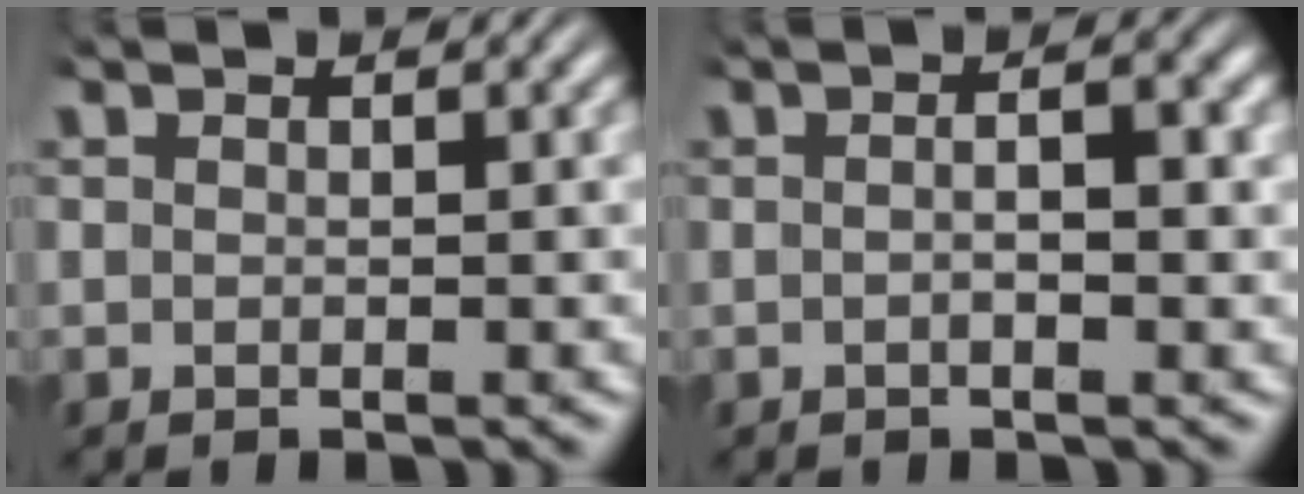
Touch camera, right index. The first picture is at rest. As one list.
[{"total": 2.2, "force": [-0.3, 0.5, 2.1], "torque": [-0.028, 0.006, -0.011]}]